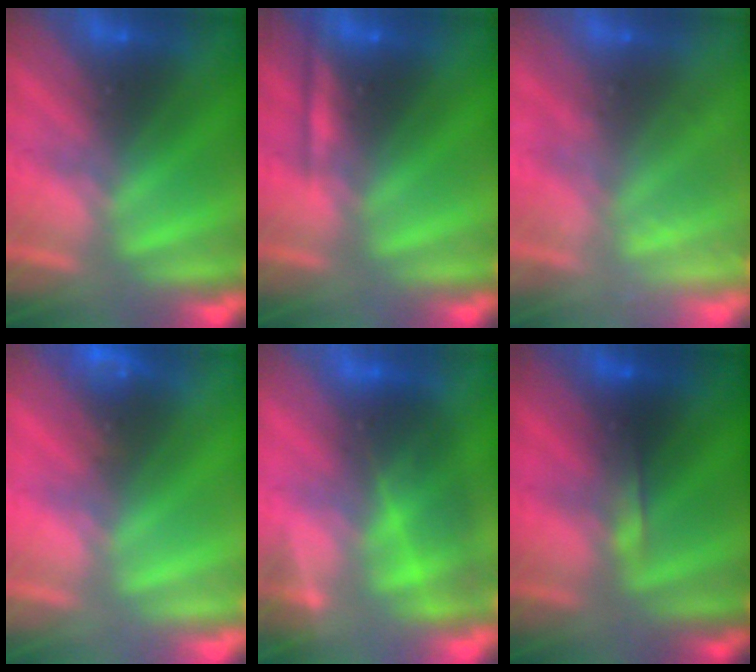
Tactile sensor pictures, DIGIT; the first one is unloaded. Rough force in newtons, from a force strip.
{"total": 2.2}
{"total": 2.1}
{"total": 4.5}
{"total": 4.7}
{"total": 3.8}